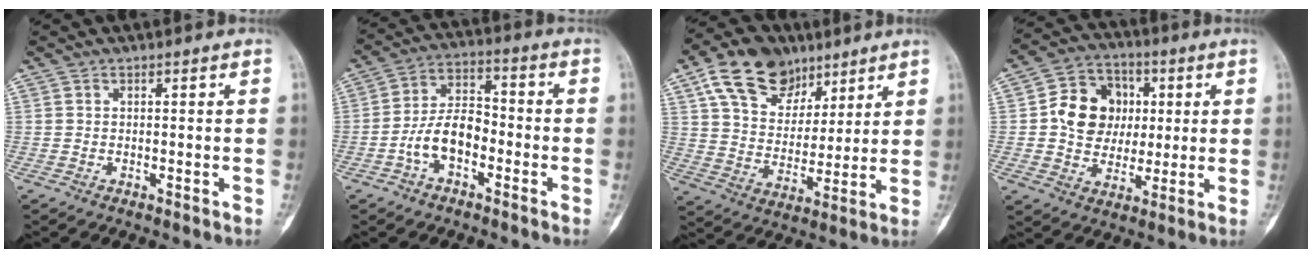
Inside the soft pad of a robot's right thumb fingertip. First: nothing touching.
{"total": 9.4, "force": [-3.2, 5.6, 6.8], "torque": [-0.111, 0.041, -0.068]}
{"total": 16.8, "force": [9.7, 11.1, 8.1], "torque": [-0.104, -0.021, 0.174]}
{"total": 13.2, "force": [1.9, 11.1, 6.8], "torque": [-0.069, 0.008, 0.029]}